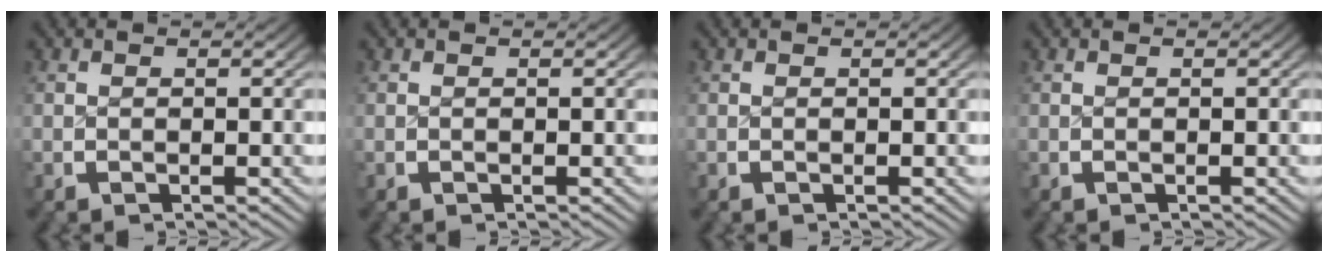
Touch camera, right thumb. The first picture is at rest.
{"total": 0.0}
{"total": 0.0}
{"total": 0.0}